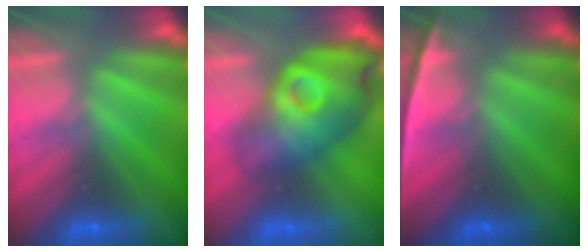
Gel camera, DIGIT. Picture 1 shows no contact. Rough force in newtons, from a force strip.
{"total": 3.9}
{"total": 2.4}